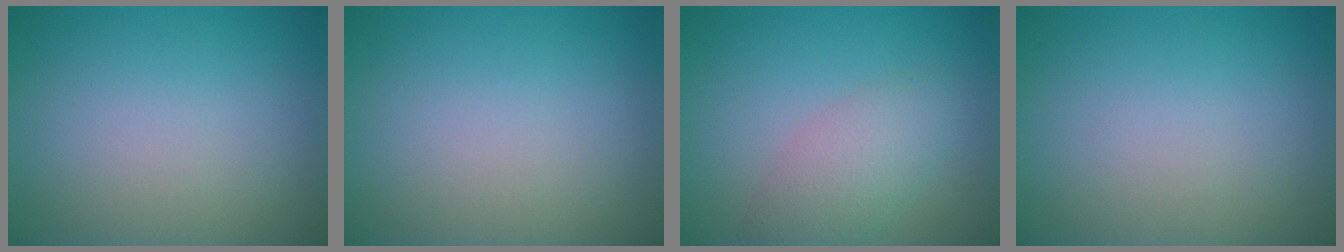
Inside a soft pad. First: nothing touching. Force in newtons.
{"total": 0.0}
{"total": 3.5, "press": 3.5, "slide": 0.1}
{"total": 0.0}